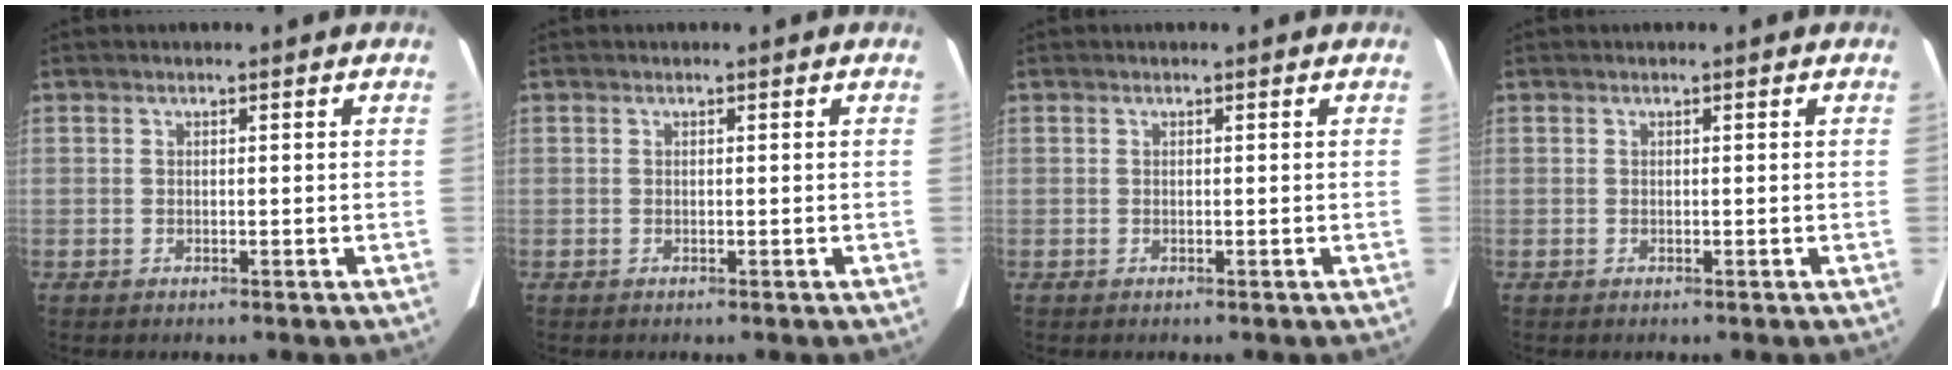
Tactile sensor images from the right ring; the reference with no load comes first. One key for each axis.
{"total": 0.0}
{"total": 0.0}
{"total": 0.0}